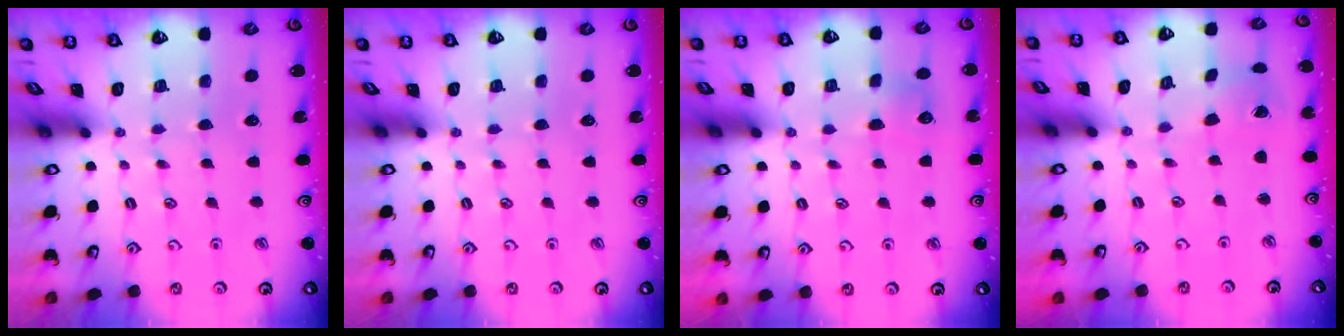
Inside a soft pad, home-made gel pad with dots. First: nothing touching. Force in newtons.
{"total": 0.0}
{"total": 5.8, "press": 5.8, "slide": 0.7}
{"total": 1.5, "press": 1.5, "slide": 0.2}